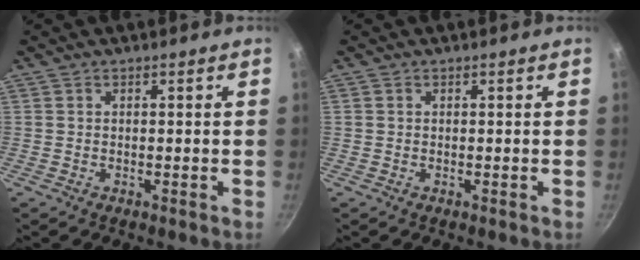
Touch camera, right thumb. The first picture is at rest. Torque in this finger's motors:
{"motor_torque": [0.70, 0.03, -0.22, 0.08, 0.02]}